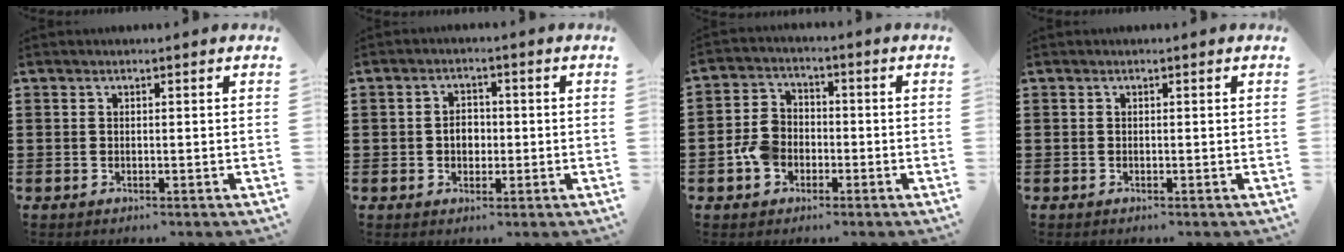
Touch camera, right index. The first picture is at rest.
{"total": 2.9, "force": [-0.3, 2.2, 1.9], "torque": [-0.033, 0.003, -0.010]}
{"total": 5.8, "force": [-2.0, 4.5, 3.1], "torque": [-0.088, 0.006, -0.045]}
{"total": 0.0}